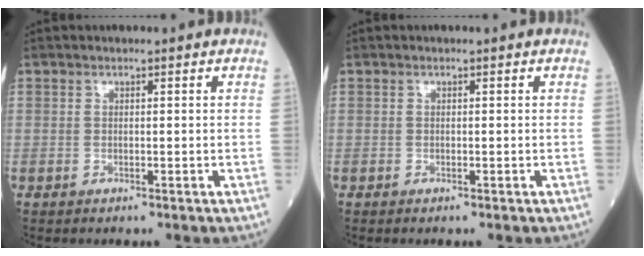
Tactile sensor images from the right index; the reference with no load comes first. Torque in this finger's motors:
{"motor_torque": [-0.08, 0.00, -0.03, -0.01]}